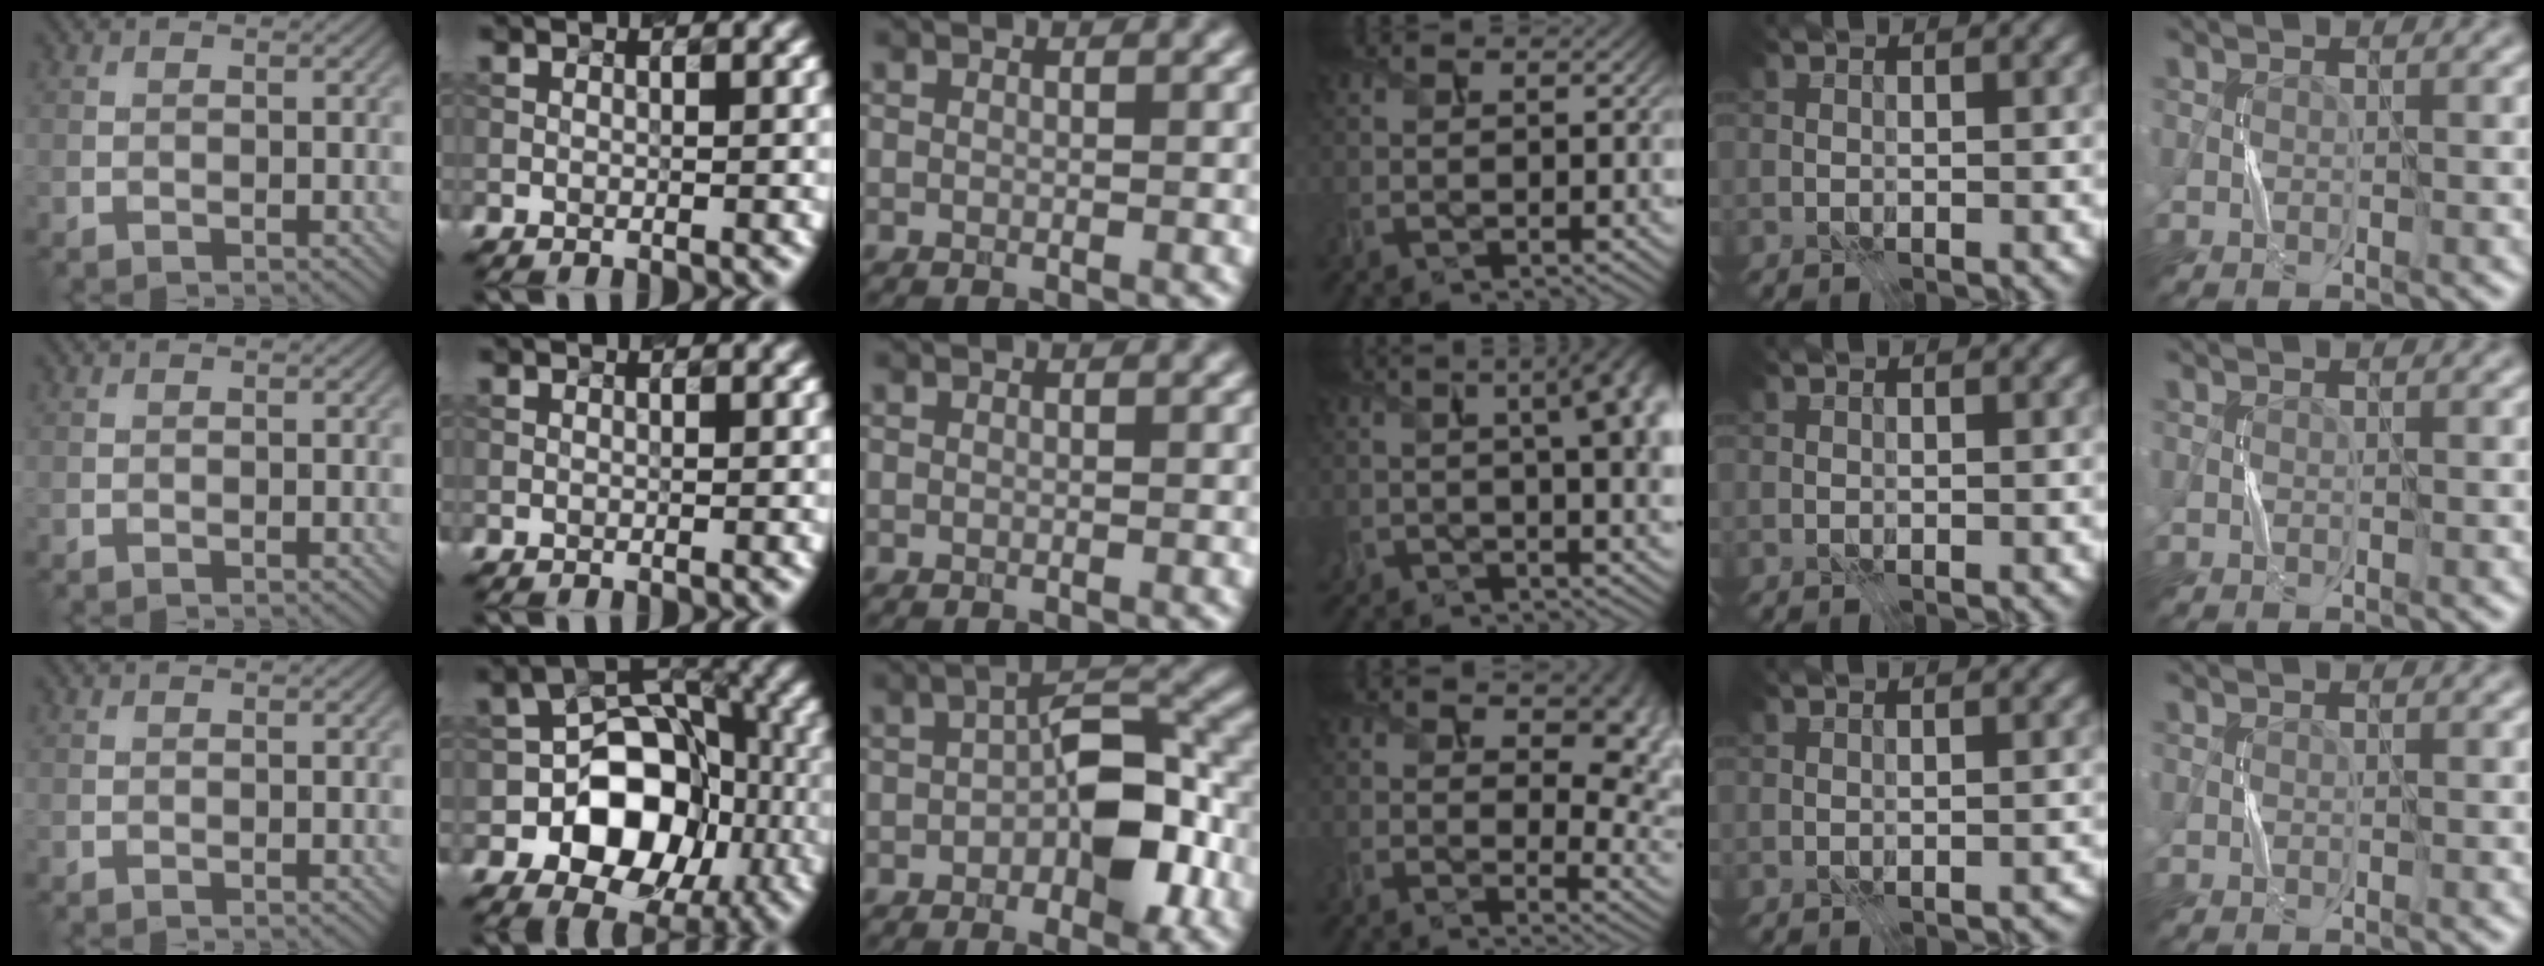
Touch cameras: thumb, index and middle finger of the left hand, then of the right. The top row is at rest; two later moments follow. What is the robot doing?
{"motion": "press", "object": "syringe"}